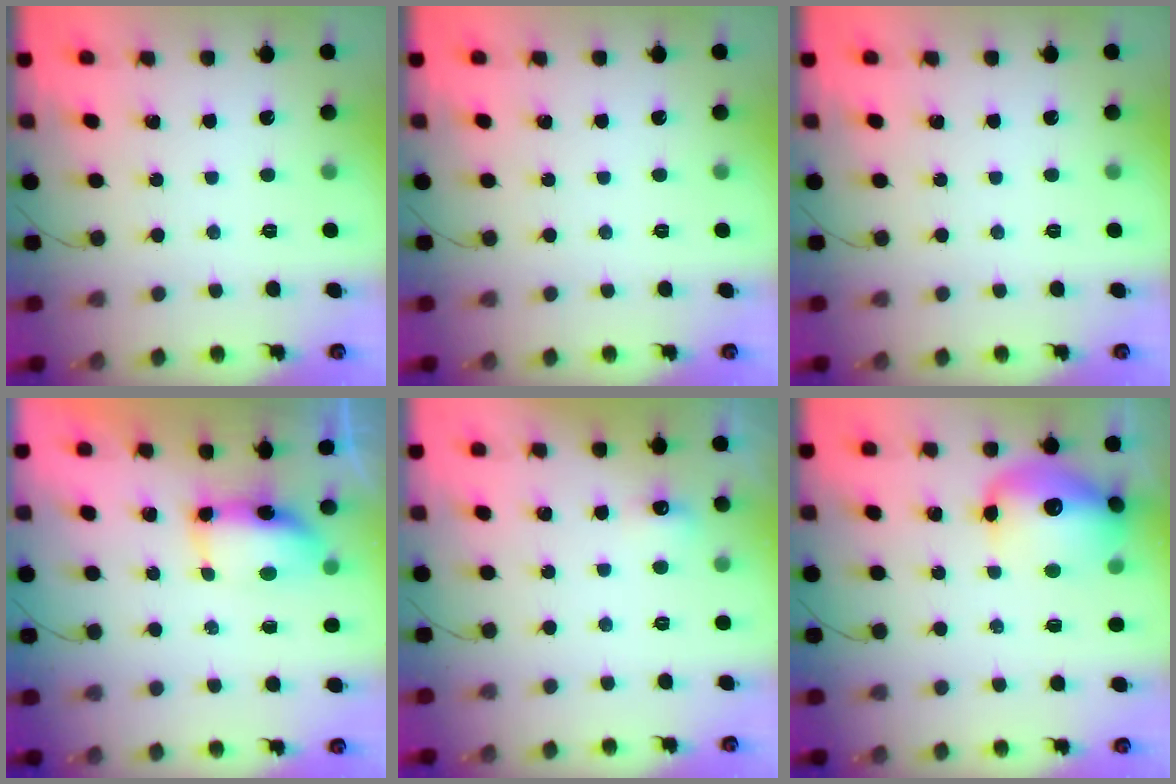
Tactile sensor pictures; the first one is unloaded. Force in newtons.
{"total": 0.0}
{"total": 0.0}
{"total": 6.9, "press": 6.8, "slide": 0.7}
{"total": 4.1, "press": 3.8, "slide": 1.3}
{"total": 15.7, "press": 15.2, "slide": 3.8}